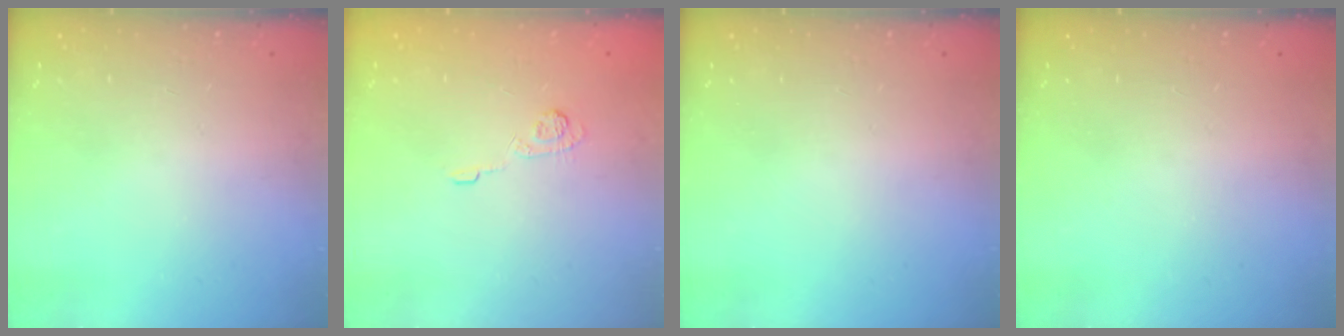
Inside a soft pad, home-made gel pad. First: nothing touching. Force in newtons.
{"total": 4.5, "press": 4.2, "slide": 1.6}
{"total": 0.0}
{"total": 0.0}